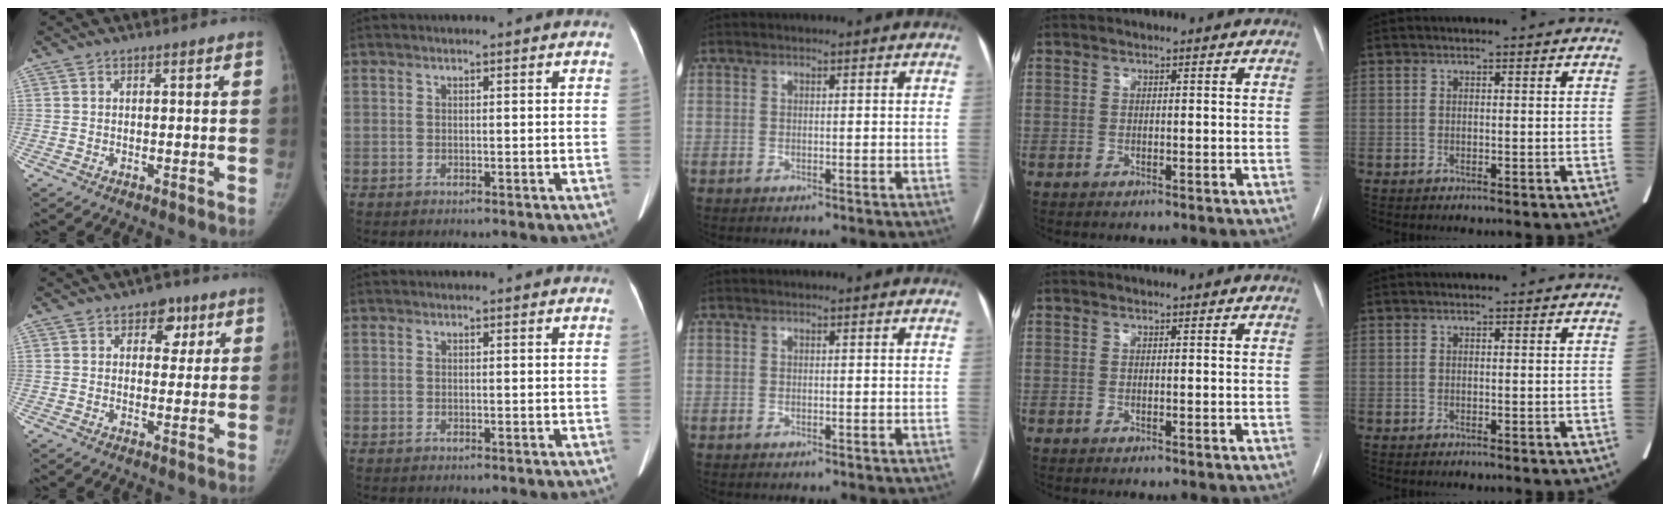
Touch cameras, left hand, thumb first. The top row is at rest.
{"thumb": {"total": 4.8, "force": [2.2, 3.5, 2.4], "torque": [0.006, -0.006, 0.026]}}